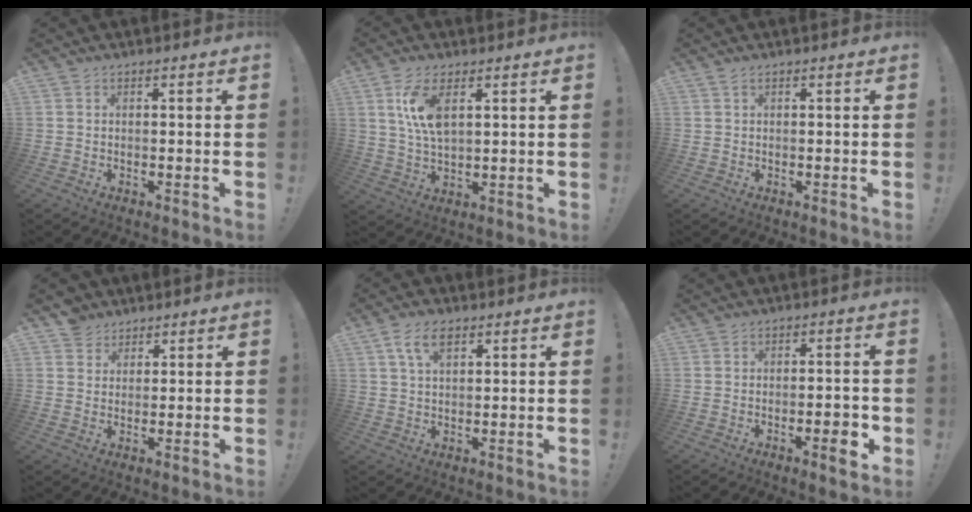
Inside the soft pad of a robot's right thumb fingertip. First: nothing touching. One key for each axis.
{"total": 8.9, "fx": 3.3, "fy": 3.8, "fz": 7.4, "tx": -0.144, "ty": -0.009, "tz": 0.056}
{"total": 0.8, "fx": 0.4, "fy": 0.1, "fz": 0.7, "tx": -0.016, "ty": 0.001, "tz": 0.008}
{"total": 4.7, "fx": 3.4, "fy": 3.2, "fz": 0.0, "tx": -0.001, "ty": -0.015, "tz": 0.066}
{"total": 7.0, "fx": 3.4, "fy": 3.7, "fz": 4.8, "tx": -0.085, "ty": -0.001, "tz": 0.065}
{"total": 4.7, "fx": -1.7, "fy": 1.3, "fz": 4.2, "tx": -0.045, "ty": 0.001, "tz": -0.029}